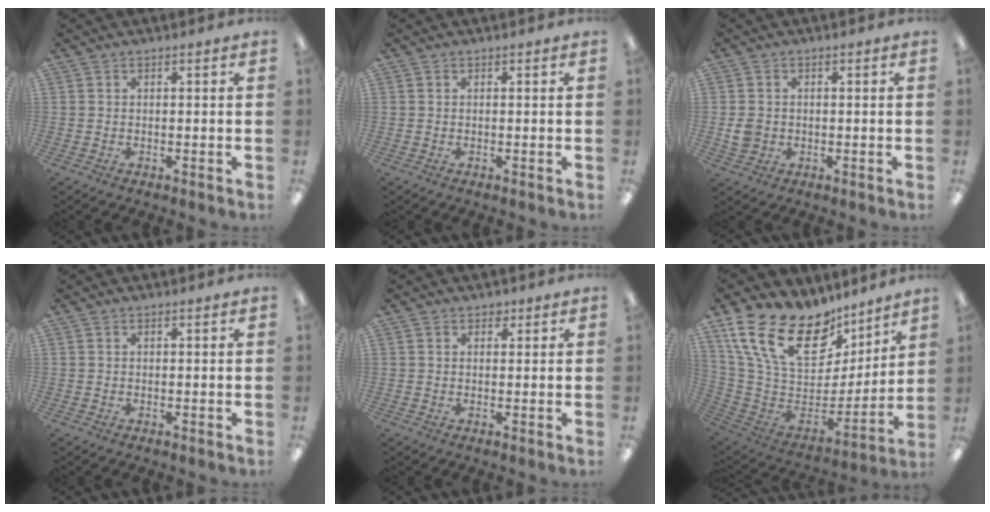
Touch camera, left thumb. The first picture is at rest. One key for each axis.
{"total": 0.0}
{"total": 3.5, "fx": -0.1, "fy": 3.2, "fz": 1.5, "tx": -0.019, "ty": 0.003, "tz": -0.002}
{"total": 0.0}
{"total": 1.5, "fx": 0.9, "fy": 1.1, "fz": 0.5, "tx": -0.010, "ty": 0.003, "tz": 0.017}
{"total": 22.6, "fx": 14.5, "fy": 12.4, "fz": 12.2, "tx": -0.227, "ty": -0.093, "tz": 0.270}